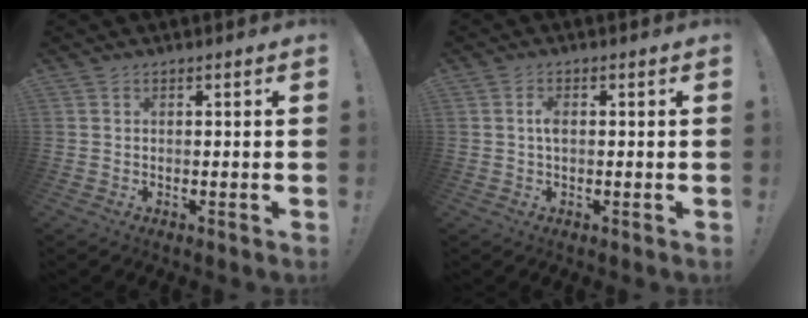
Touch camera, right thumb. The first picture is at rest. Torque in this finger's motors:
{"motor_torque": [-0.05, 0.13, 0.40, -0.09, 0.04]}